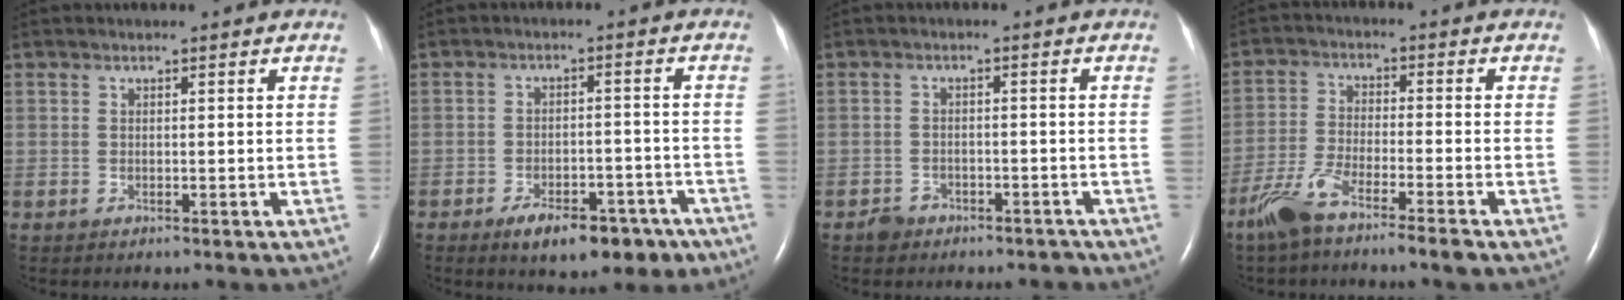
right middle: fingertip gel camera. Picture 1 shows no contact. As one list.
[{"total": 9.4, "force": [-6.2, 4.3, 5.5], "torque": [-0.068, 0.007, -0.087]}, {"total": 3.2, "force": [-2.4, 2.1, 0.0], "torque": [0.000, 0.011, -0.034]}, {"total": 7.2, "force": [-5.4, 0.3, 4.7], "torque": [-0.106, -0.009, -0.110]}]